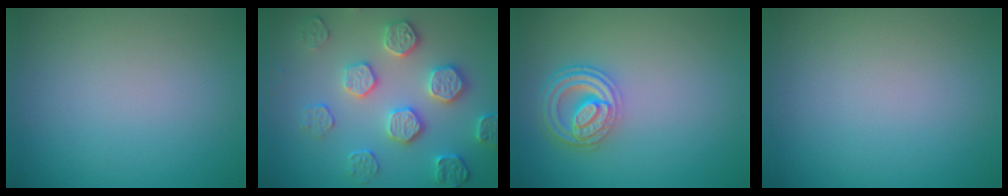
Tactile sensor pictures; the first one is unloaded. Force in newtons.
{"total": 4.6, "press": 4.3, "slide": 1.7}
{"total": 4.5, "press": 3.5, "slide": 2.8}
{"total": 0.0}